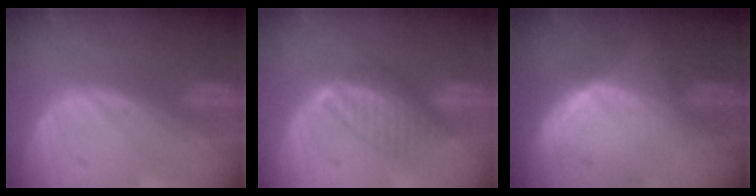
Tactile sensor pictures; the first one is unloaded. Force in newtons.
{"total": 4.9, "press": 4.8, "slide": 0.8}
{"total": 5.7, "press": 5.6, "slide": 0.8}